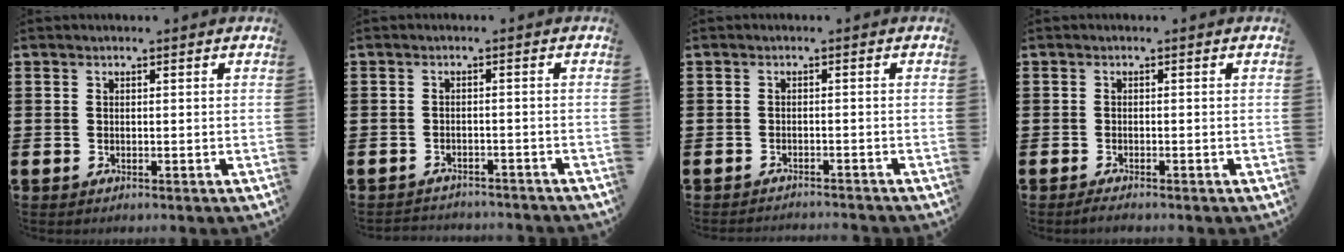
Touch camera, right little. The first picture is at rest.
{"total": 1.7, "force": [-1.7, 0.0, -0.2], "torque": [-0.002, 0.002, -0.039]}
{"total": 1.1, "force": [-1.0, -0.2, 0.0], "torque": [-0.002, 0.003, -0.022]}
{"total": 0.9, "force": [-0.7, 0.1, 0.5], "torque": [-0.010, -0.002, -0.014]}